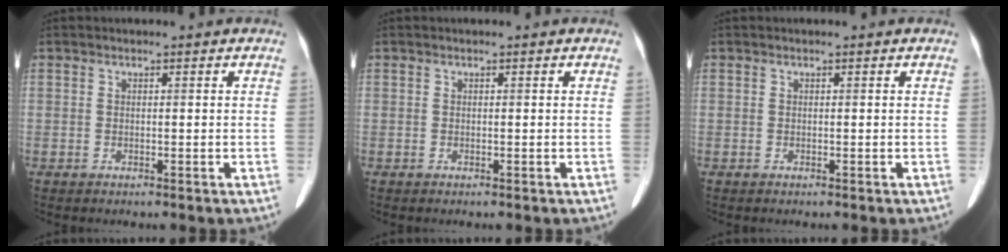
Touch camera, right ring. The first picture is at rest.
{"total": 0.0}
{"total": 0.0}